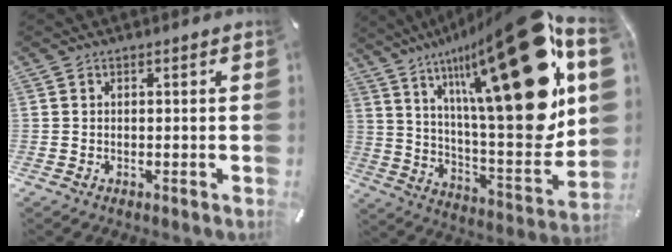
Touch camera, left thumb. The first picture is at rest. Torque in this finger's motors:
{"motor_torque": [3.83, 1.18, 2.77, 0.00, 1.05]}